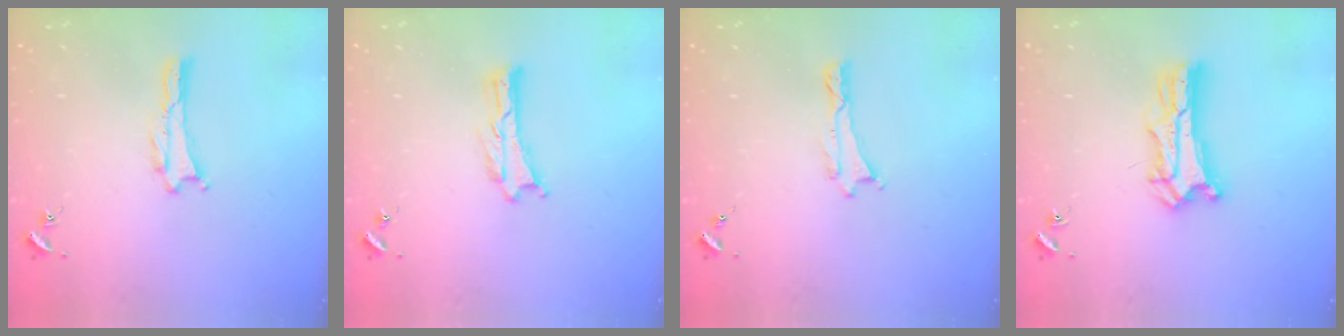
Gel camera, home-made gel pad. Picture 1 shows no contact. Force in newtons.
{"total": 0.0}
{"total": 0.0}
{"total": 6.6, "press": 6.6, "slide": 0.6}